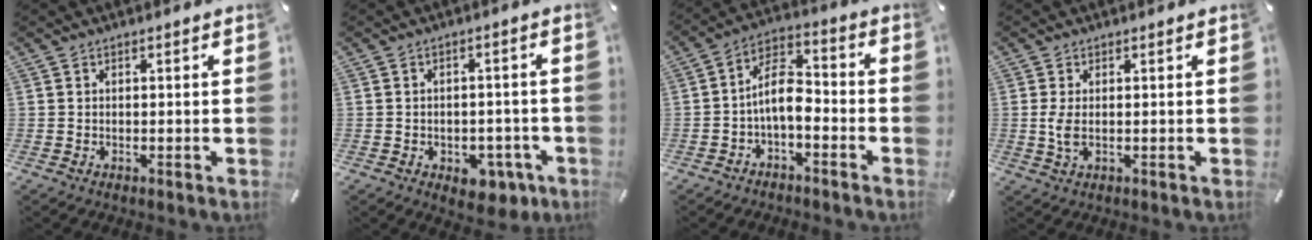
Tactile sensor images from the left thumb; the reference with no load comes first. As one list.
[{"total": 6.7, "force": [-2.8, 4.5, 4.1], "torque": [-0.044, 0.016, -0.044]}, {"total": 9.9, "force": [-2.5, 5.2, 8.1], "torque": [-0.158, 0.010, -0.043]}, {"total": 3.7, "force": [0.1, 1.5, 3.4], "torque": [-0.069, -0.005, -0.003]}]